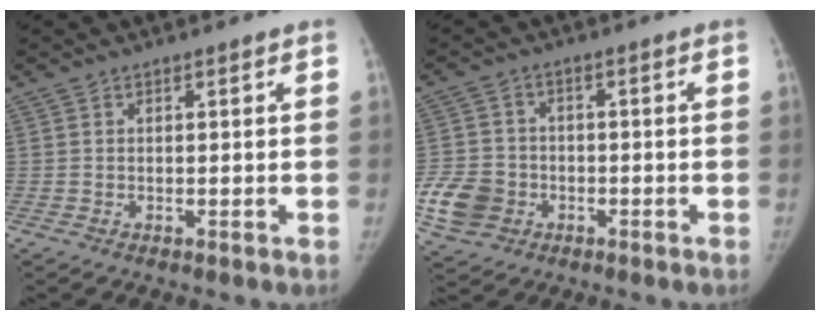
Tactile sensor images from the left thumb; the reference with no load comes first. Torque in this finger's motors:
{"motor_torque": [-0.08, 0.28, 0.02, 0.00, 0.22]}